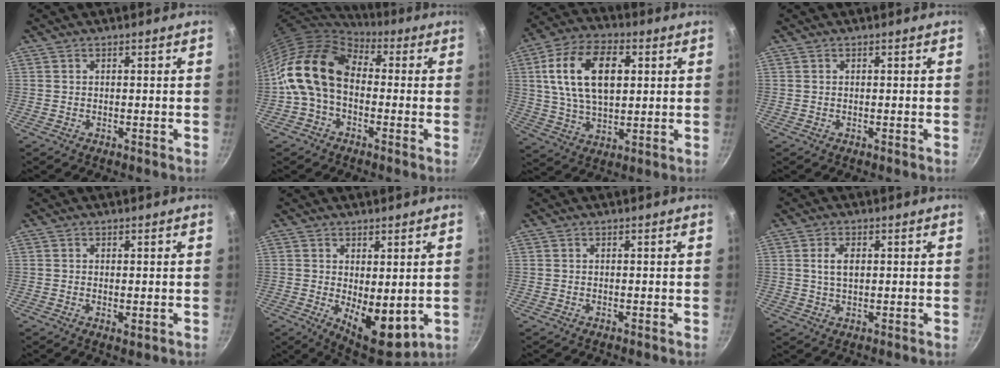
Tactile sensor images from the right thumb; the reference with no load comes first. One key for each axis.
{"total": 15.0, "fx": -0.1, "fy": 10.4, "fz": 10.8, "tx": -0.178, "ty": 0.033, "tz": -0.021}
{"total": 17.2, "fx": 3.9, "fy": 10.1, "fz": 13.4, "tx": -0.228, "ty": 0.004, "tz": 0.066}
{"total": 0.0}
{"total": 1.3, "fx": 0.0, "fy": 0.6, "fz": 1.2, "tx": -0.020, "ty": -0.005, "tz": 0.000}
{"total": 9.9, "fx": -0.2, "fy": 4.8, "fz": 8.7, "tx": -0.102, "ty": -0.024, "tz": 0.011}
{"total": 0.0}
{"total": 3.8, "fx": 0.7, "fy": 2.2, "fz": 3.0, "tx": -0.048, "ty": 0.002, "tz": 0.015}